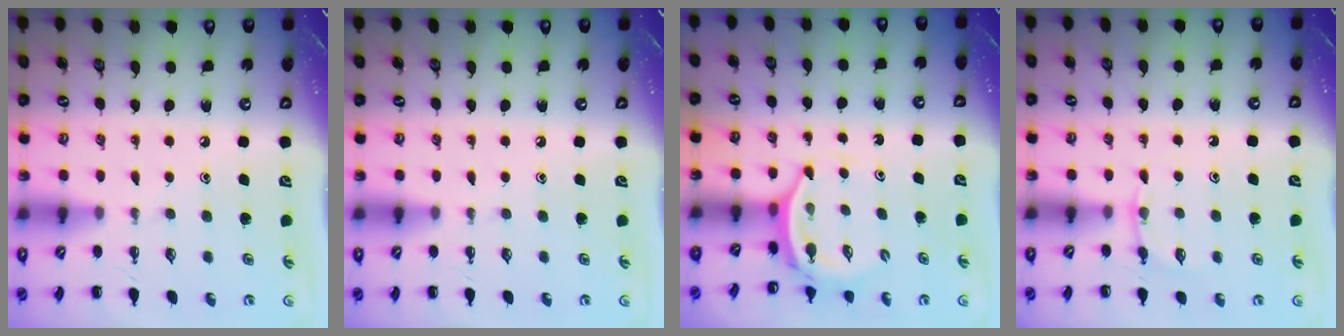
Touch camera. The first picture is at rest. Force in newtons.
{"total": 0.0}
{"total": 4.3, "press": 4.3, "slide": 0.2}
{"total": 4.2, "press": 4.0, "slide": 1.3}